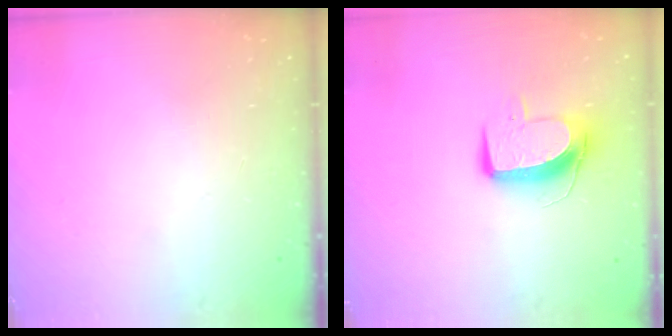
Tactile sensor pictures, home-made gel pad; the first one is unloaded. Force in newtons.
{"total": 10.3, "press": 10.3, "slide": 0.7}